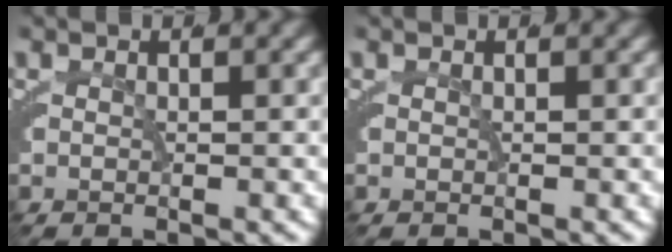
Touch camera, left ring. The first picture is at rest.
{"total": 0.0}